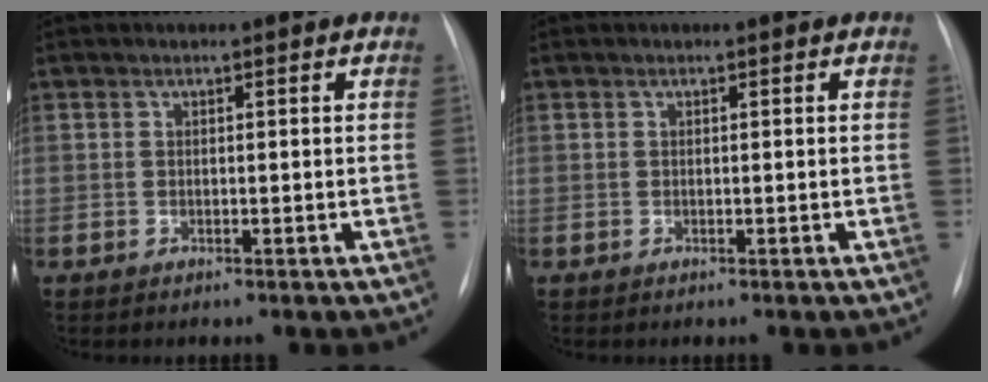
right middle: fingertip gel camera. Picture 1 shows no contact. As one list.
[{"total": 0.0}]